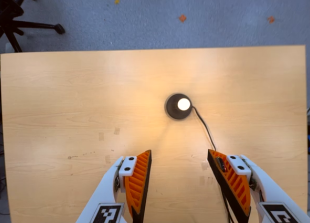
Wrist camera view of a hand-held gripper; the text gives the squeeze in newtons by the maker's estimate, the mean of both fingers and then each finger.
{"total": 0.0}